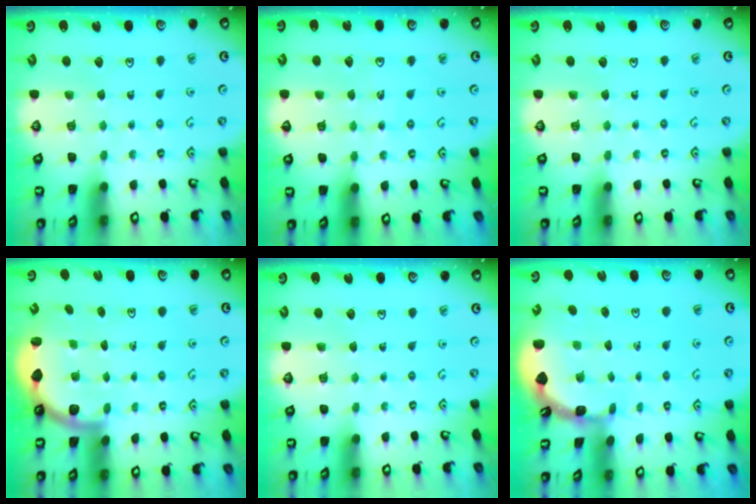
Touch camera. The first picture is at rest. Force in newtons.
{"total": 3.4, "press": 3.2, "slide": 1.3}
{"total": 0.0}
{"total": 2.6, "press": 2.5, "slide": 0.6}
{"total": 0.0}
{"total": 1.7, "press": 1.7, "slide": 0.1}